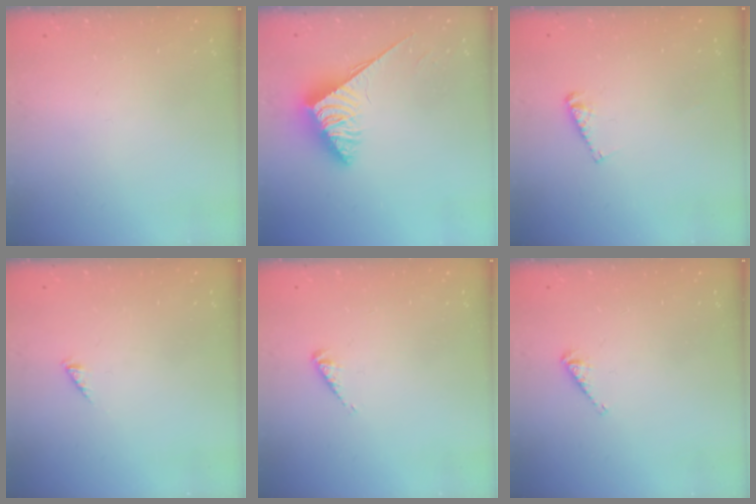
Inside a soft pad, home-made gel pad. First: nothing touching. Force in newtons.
{"total": 3.8, "press": 3.8, "slide": 0.6}
{"total": 3.6, "press": 3.6, "slide": 0.3}
{"total": 0.0}
{"total": 2.5, "press": 2.4, "slide": 0.5}
{"total": 2.6, "press": 2.6, "slide": 0.1}